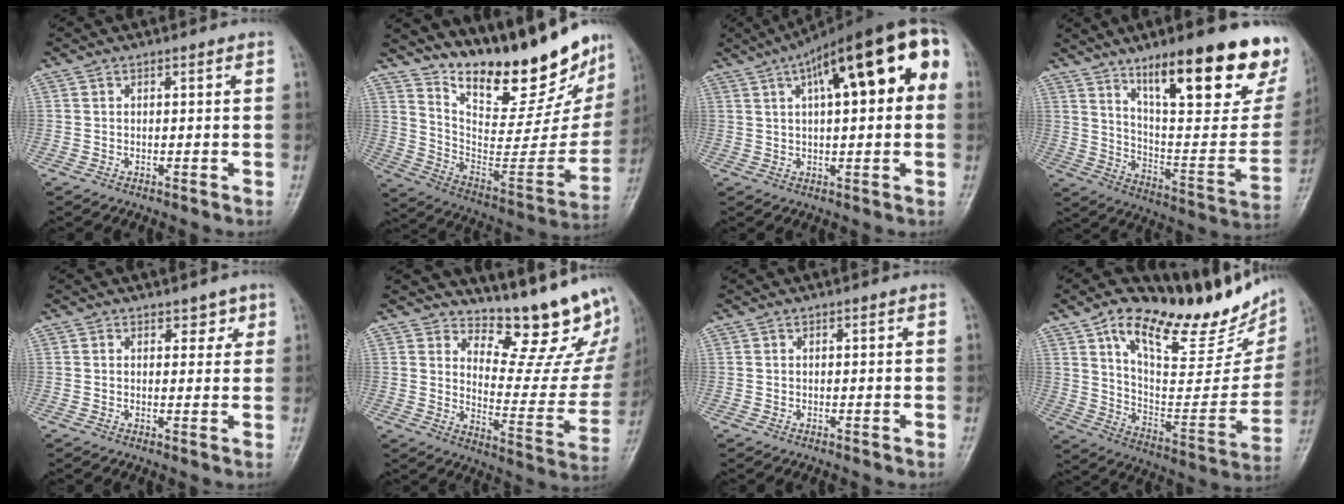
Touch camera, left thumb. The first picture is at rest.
{"total": 26.2, "force": [21.0, 7.9, 13.5], "torque": [-0.173, -0.124, 0.323]}
{"total": 20.2, "force": [6.5, 6.6, 18.0], "torque": [-0.257, 0.040, 0.090]}
{"total": 28.8, "force": [17.1, 7.8, 21.8], "torque": [-0.262, -0.062, 0.268]}
{"total": 2.5, "force": [1.6, 1.6, 1.2], "torque": [0.007, -0.007, 0.019]}
{"total": 17.3, "force": [14.9, 5.3, 7.0], "torque": [-0.042, -0.151, 0.190]}
{"total": 0.0}
{"total": 27.2, "force": [18.3, 9.3, 17.9], "torque": [-0.216, -0.072, 0.289]}